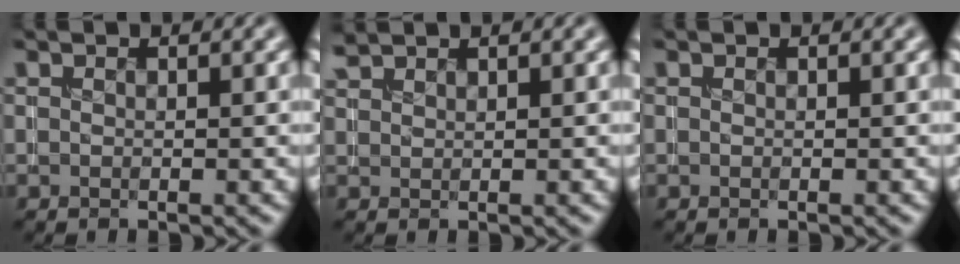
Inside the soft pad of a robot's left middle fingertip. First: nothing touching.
{"total": 1.3, "force": [1.3, 0.1, 0.2], "torque": [-0.006, 0.004, 0.030]}
{"total": 0.0}